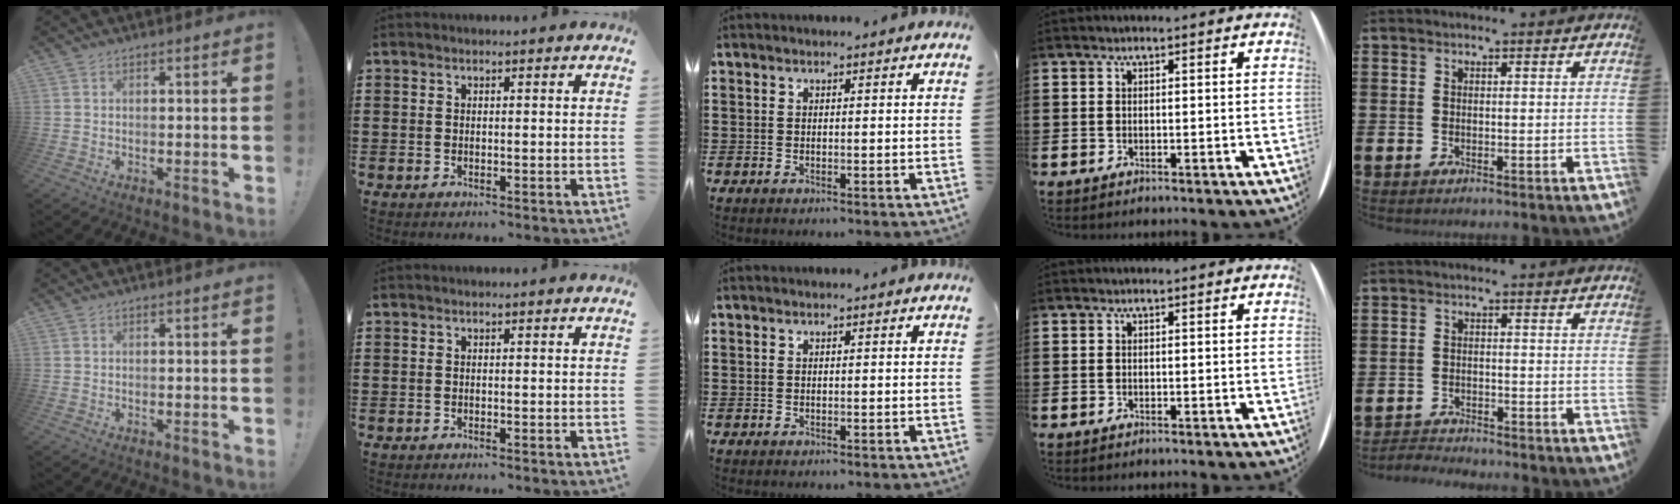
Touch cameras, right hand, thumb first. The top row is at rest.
{"little": {"total": 2.1, "force": [-2.1, 0.1, -0.2], "torque": [-0.003, 0.001, -0.047]}}